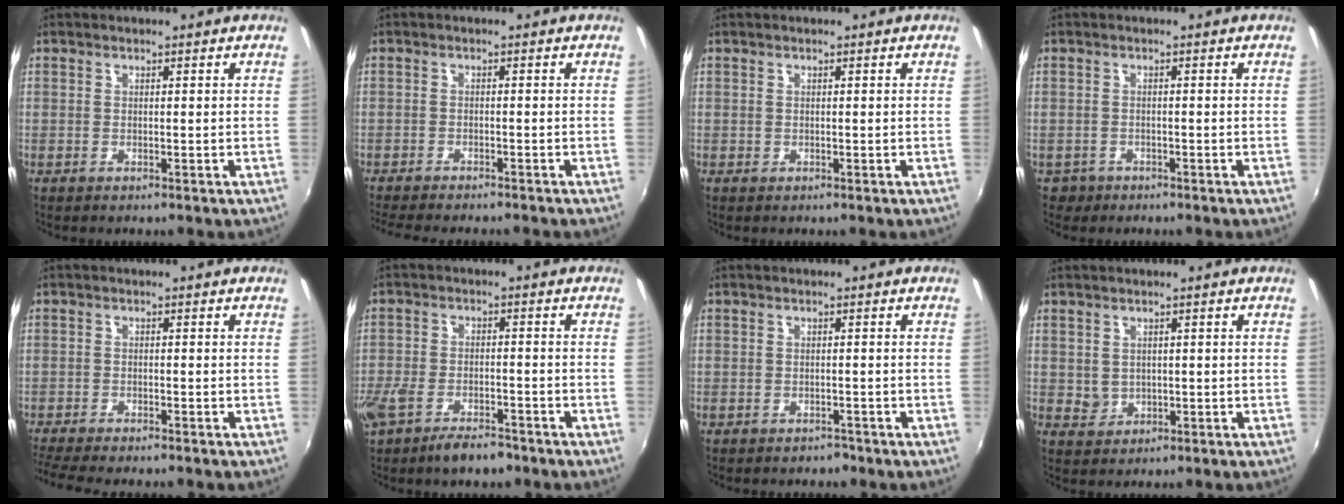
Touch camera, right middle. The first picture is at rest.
{"total": 8.7, "force": [-7.7, 1.3, 3.7], "torque": [-0.086, -0.022, -0.121]}
{"total": 0.0}
{"total": 2.8, "force": [-1.6, 2.2, 0.6], "torque": [-0.020, -0.004, -0.023]}
{"total": 7.1, "force": [-6.3, 0.6, 3.1], "torque": [-0.082, -0.028, -0.106]}
{"total": 10.3, "force": [-7.4, 4.4, 5.7], "torque": [-0.144, -0.028, -0.132]}
{"total": 2.1, "force": [-1.7, 1.2, 0.3], "torque": [-0.010, -0.005, -0.024]}
{"total": 2.6, "force": [0.5, 2.5, 0.8], "torque": [-0.009, 0.003, 0.012]}